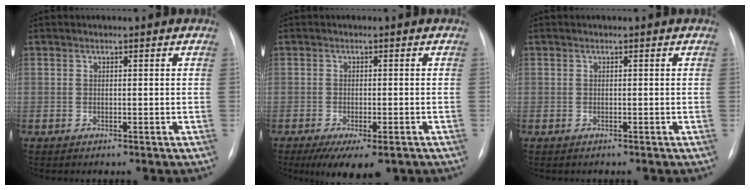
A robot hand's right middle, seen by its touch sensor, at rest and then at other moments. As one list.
[{"total": 7.7, "force": [-5.1, 2.4, 5.2], "torque": [-0.073, -0.017, -0.074]}, {"total": 0.5, "force": [-0.2, 0.4, -0.2], "torque": [-0.001, 0.004, -0.005]}]